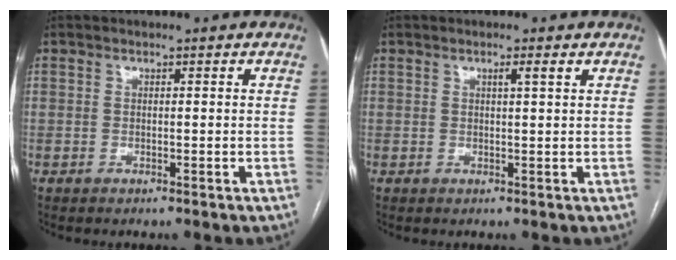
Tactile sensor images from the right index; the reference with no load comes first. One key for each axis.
{"total": 1.2, "fx": 0.7, "fy": -0.2, "fz": 1.0, "tx": -0.019, "ty": 0.000, "tz": 0.011}